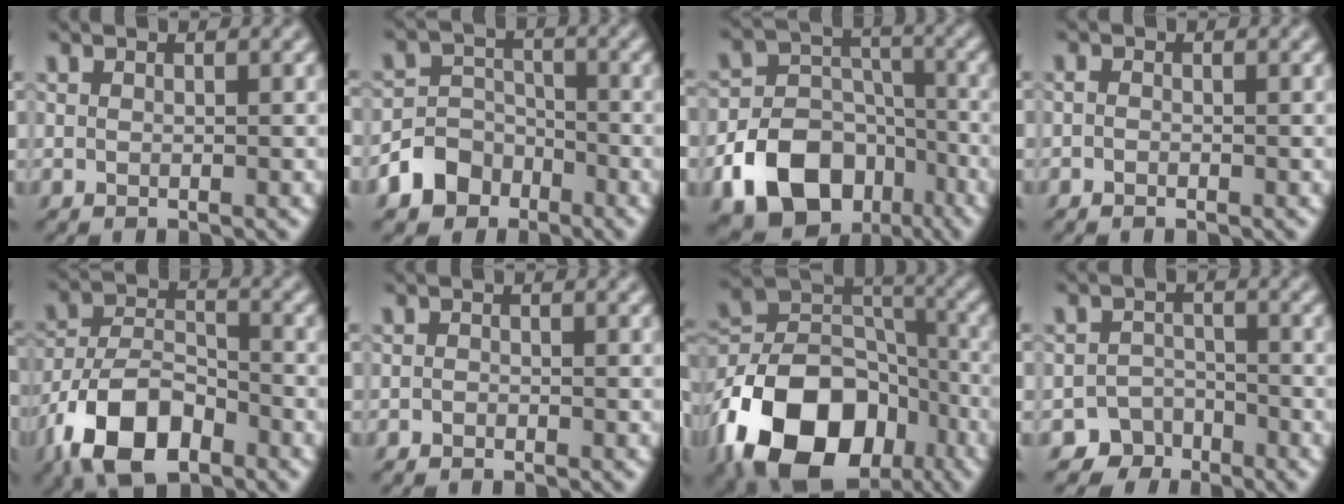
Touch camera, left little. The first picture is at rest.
{"total": 6.2, "force": [-3.9, 4.8, 1.2], "torque": [-0.004, -0.006, -0.099]}
{"total": 15.4, "force": [-8.4, 11.5, 5.8], "torque": [-0.107, -0.048, -0.158]}
{"total": 0.6, "force": [-0.4, 0.4, 0.3], "torque": [-0.005, -0.001, -0.010]}
{"total": 9.4, "force": [-5.6, 5.0, 5.8], "torque": [-0.118, -0.002, -0.110]}
{"total": 0.6, "force": [-0.6, 0.2, 0.1], "torque": [0.001, -0.002, -0.013]}
{"total": 15.3, "force": [-7.7, 10.2, 8.4], "torque": [-0.175, 0.007, -0.147]}
{"total": 4.1, "force": [-3.3, 2.5, -0.1], "torque": [0.031, 0.007, -0.049]}